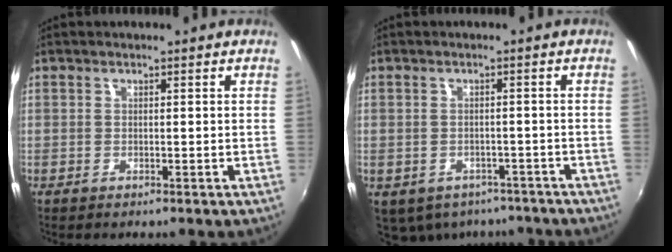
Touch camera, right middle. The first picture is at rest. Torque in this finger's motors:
{"motor_torque": [0.13, -2.01, 0.05, 0.06]}